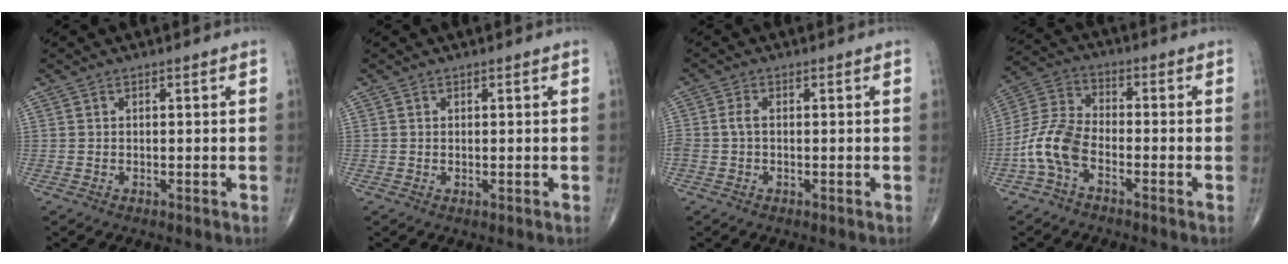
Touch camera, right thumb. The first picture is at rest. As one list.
[{"total": 0.0}, {"total": 2.1, "force": [-0.2, 1.1, 1.7], "torque": [-0.044, 0.002, -0.007]}, {"total": 9.0, "force": [-3.8, 4.7, 6.7], "torque": [-0.149, 0.030, -0.086]}]